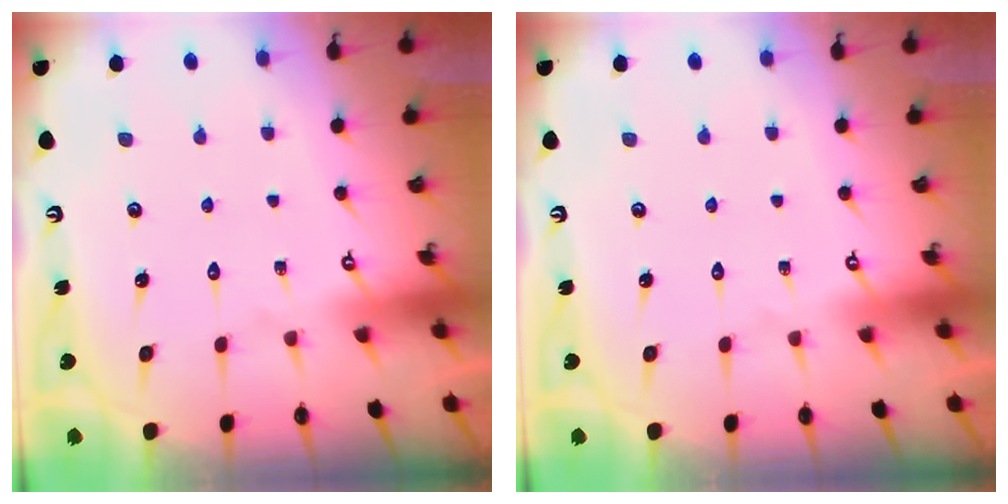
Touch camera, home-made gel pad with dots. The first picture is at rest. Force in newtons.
{"total": 0.0}